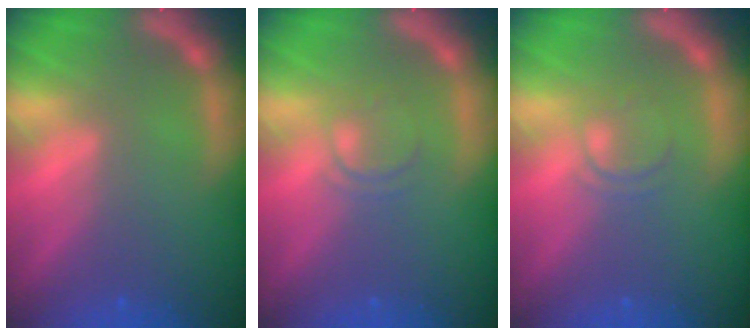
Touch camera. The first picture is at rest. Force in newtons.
{"total": 2.0}
{"total": 2.0}